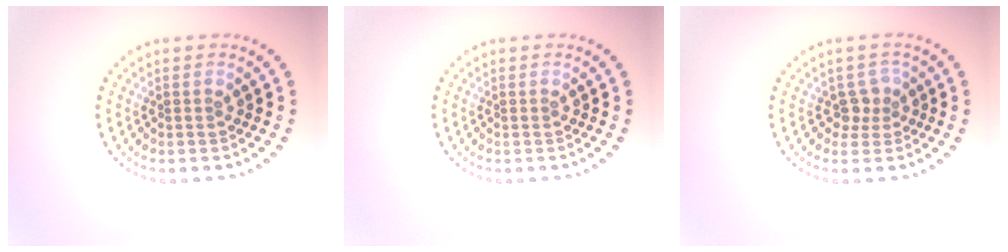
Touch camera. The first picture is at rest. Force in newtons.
{"total": 0.0}
{"total": 1.9, "press": 1.4, "slide": 1.2}